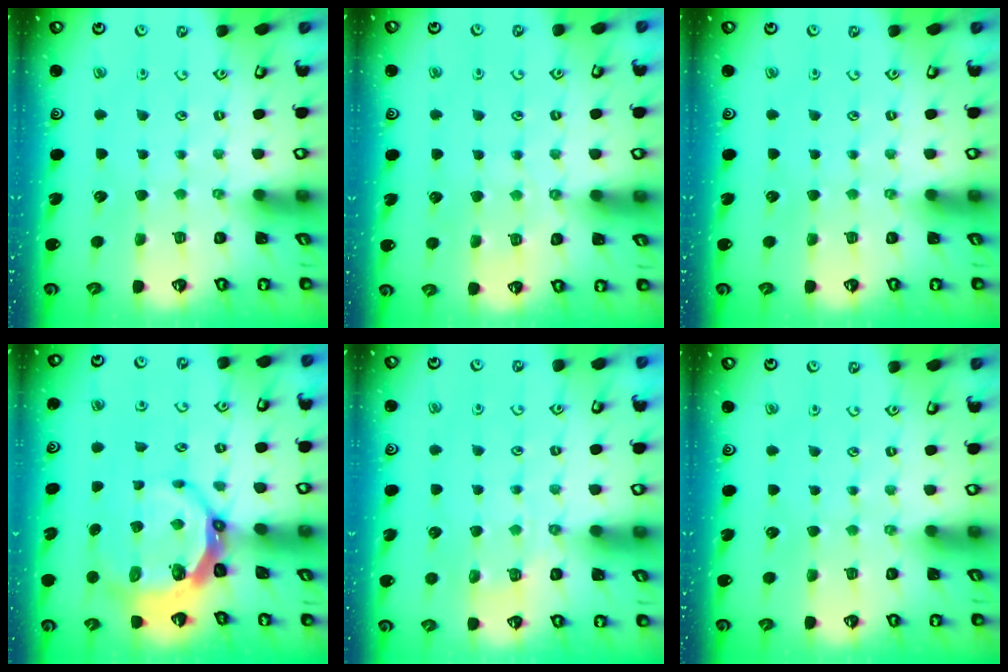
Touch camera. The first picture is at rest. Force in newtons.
{"total": 5.2, "press": 5.2, "slide": 0.7}
{"total": 0.0}
{"total": 7.9, "press": 6.9, "slide": 4.0}
{"total": 4.8, "press": 4.7, "slide": 1.1}
{"total": 0.0}